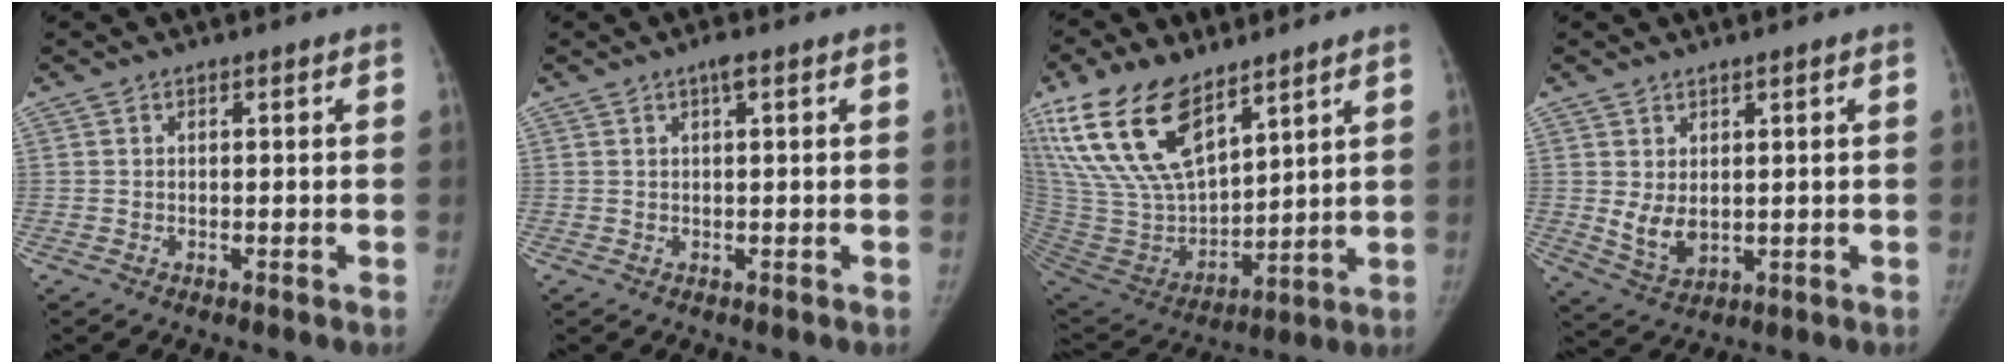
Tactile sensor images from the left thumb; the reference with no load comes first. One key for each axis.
{"total": 1.5, "fx": 0.7, "fy": 0.2, "fz": 1.3, "tx": -0.026, "ty": 0.004, "tz": 0.011}
{"total": 22.8, "fx": 14.2, "fy": 10.5, "fz": 14.5, "tx": -0.281, "ty": -0.049, "tz": 0.281}
{"total": 5.2, "fx": 0.9, "fy": 3.2, "fz": 4.0, "tx": -0.063, "ty": -0.016, "tz": 0.032}